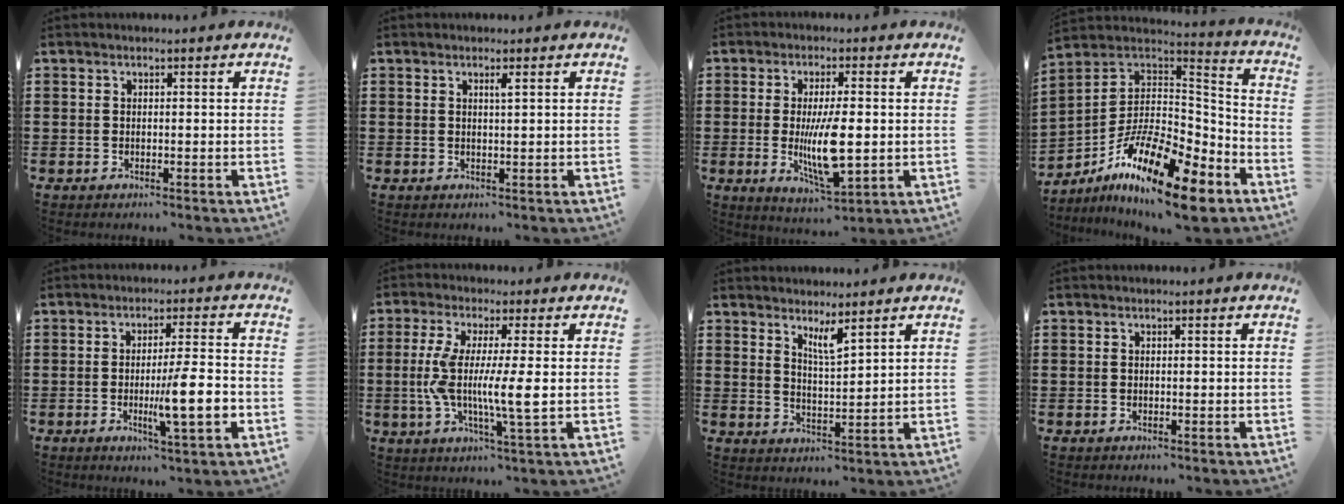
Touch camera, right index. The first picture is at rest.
{"total": 1.0, "force": [0.5, -0.1, 0.9], "torque": [-0.017, -0.003, 0.008]}
{"total": 9.7, "force": [-1.2, 3.0, 9.2], "torque": [-0.189, -0.016, -0.021]}
{"total": 17.8, "force": [-10.8, 5.3, 13.1], "torque": [-0.245, 0.030, -0.185]}
{"total": 9.4, "force": [-2.1, 1.2, 9.1], "torque": [-0.146, -0.012, -0.035]}
{"total": 8.6, "force": [-0.8, 0.4, 8.5], "torque": [-0.174, -0.015, -0.021]}
{"total": 3.7, "force": [2.9, 0.5, 2.2], "torque": [-0.042, -0.003, 0.049]}
{"total": 0.0}